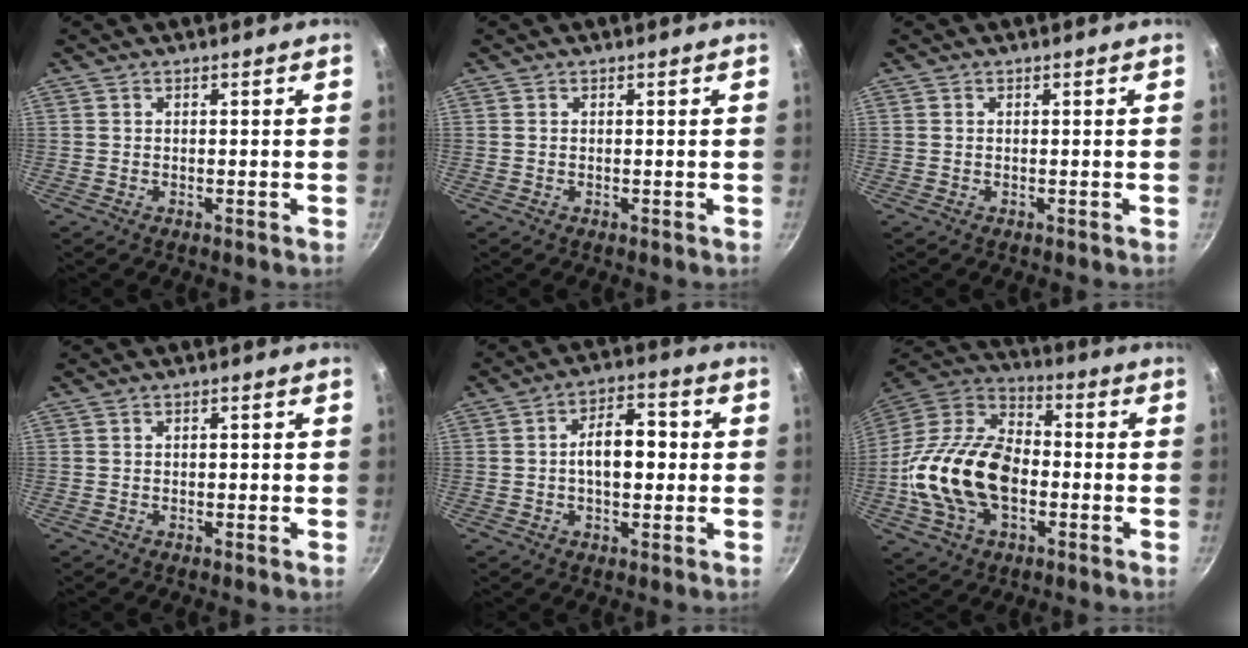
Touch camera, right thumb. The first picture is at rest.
{"total": 0.0}
{"total": 0.0}
{"total": 0.7, "force": [-0.2, 0.5, 0.5], "torque": [-0.005, 0.005, -0.003]}
{"total": 9.2, "force": [-0.2, 5.3, 7.5], "torque": [-0.083, 0.024, -0.011]}
{"total": 22.0, "force": [-3.9, 14.1, 16.4], "torque": [-0.291, 0.038, -0.081]}